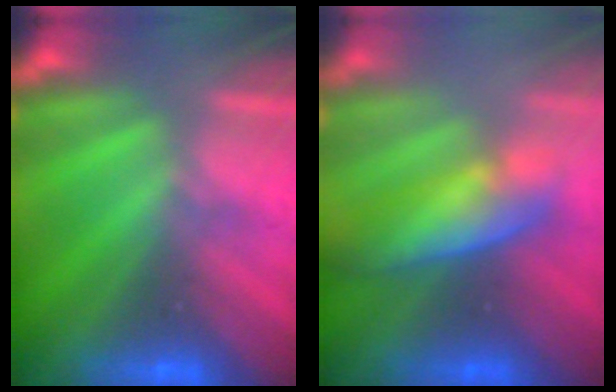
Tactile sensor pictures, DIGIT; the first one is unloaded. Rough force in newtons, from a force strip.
{"total": 4.5}